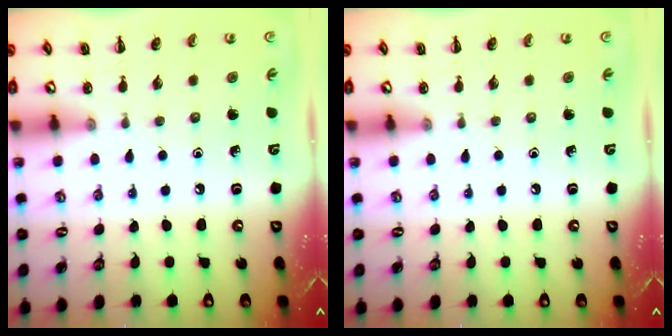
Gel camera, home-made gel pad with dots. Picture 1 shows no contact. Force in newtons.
{"total": 0.0}